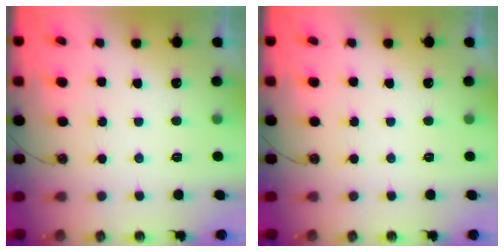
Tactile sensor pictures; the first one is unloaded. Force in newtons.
{"total": 0.0}